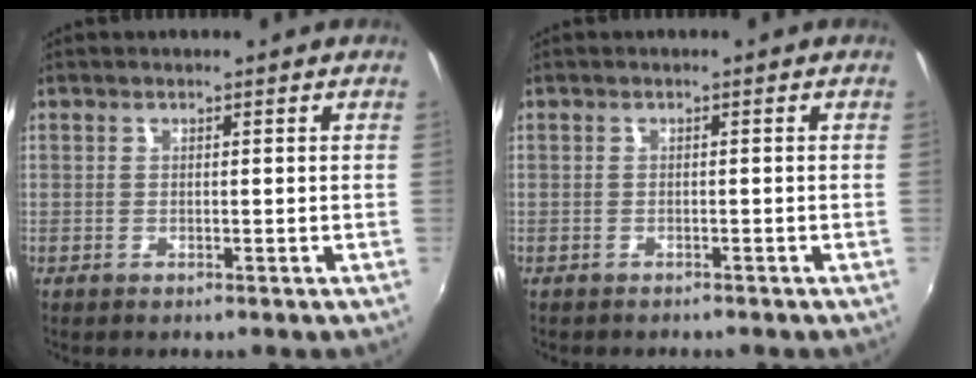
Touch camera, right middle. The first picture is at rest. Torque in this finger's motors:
{"motor_torque": [-0.26, -0.11, 0.04, -0.01]}